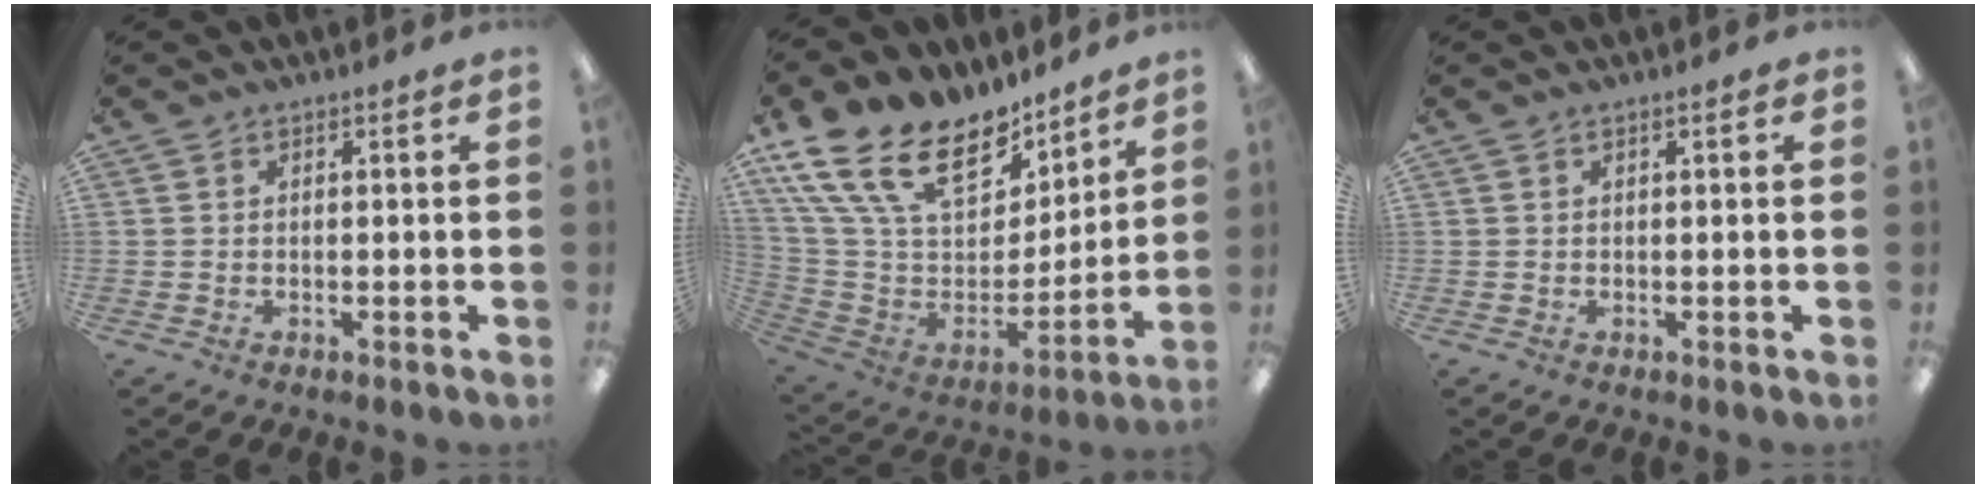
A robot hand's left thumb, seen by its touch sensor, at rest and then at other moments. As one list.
[{"total": 22.2, "force": [15.0, 11.1, 12.0], "torque": [-0.249, -0.097, 0.275]}, {"total": 1.1, "force": [0.4, 0.2, 0.9], "torque": [-0.020, 0.002, 0.007]}]